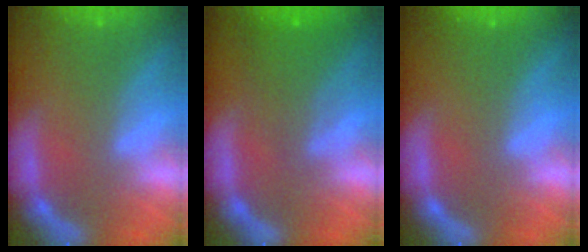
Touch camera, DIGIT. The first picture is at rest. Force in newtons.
{"total": 3.4}
{"total": 0.0}